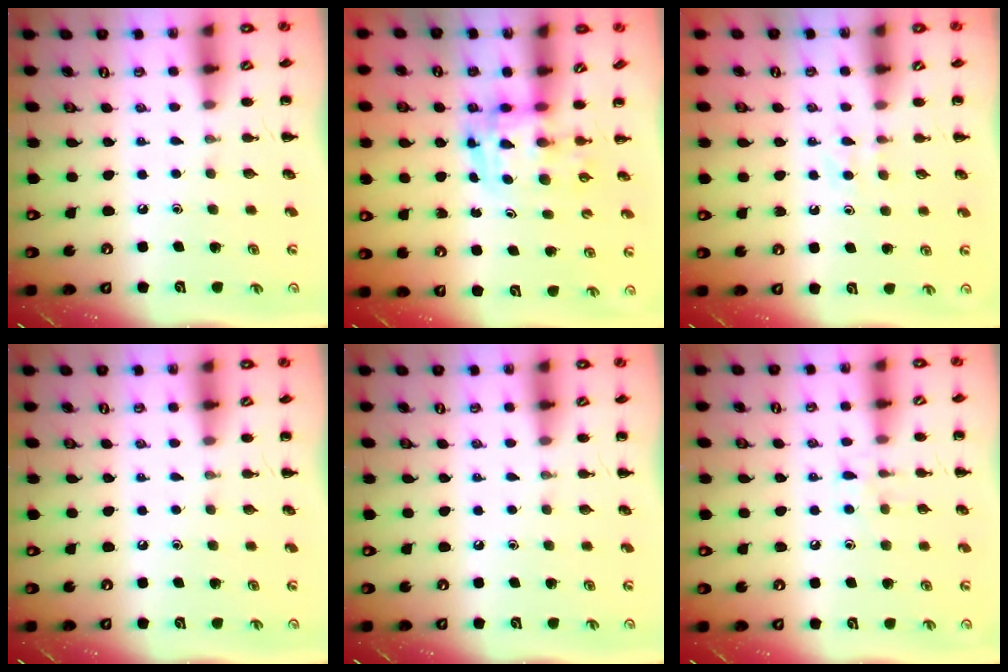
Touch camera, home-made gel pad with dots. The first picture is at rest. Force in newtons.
{"total": 3.6, "press": 3.5, "slide": 0.6}
{"total": 3.4, "press": 3.2, "slide": 1.2}
{"total": 0.0}
{"total": 0.0}
{"total": 5.6, "press": 5.4, "slide": 1.5}